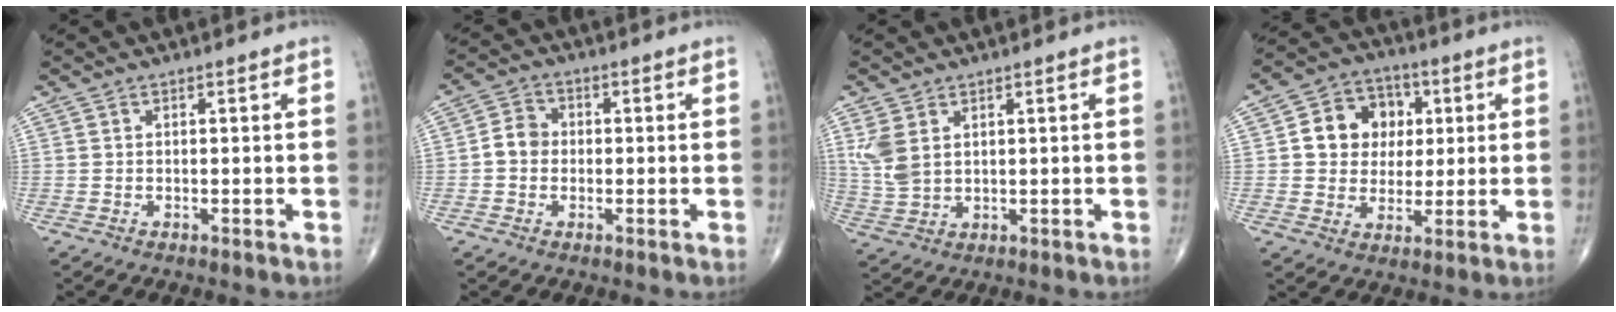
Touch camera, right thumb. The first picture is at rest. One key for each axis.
{"total": 4.2, "fx": -0.4, "fy": 3.7, "fz": 2.1, "tx": -0.026, "ty": 0.014, "tz": -0.017}
{"total": 6.0, "fx": 2.2, "fy": 3.8, "fz": 4.1, "tx": -0.092, "ty": -0.005, "tz": 0.056}
{"total": 11.6, "fx": 2.2, "fy": 9.8, "fz": 5.8, "tx": -0.046, "ty": 0.007, "tz": 0.033}